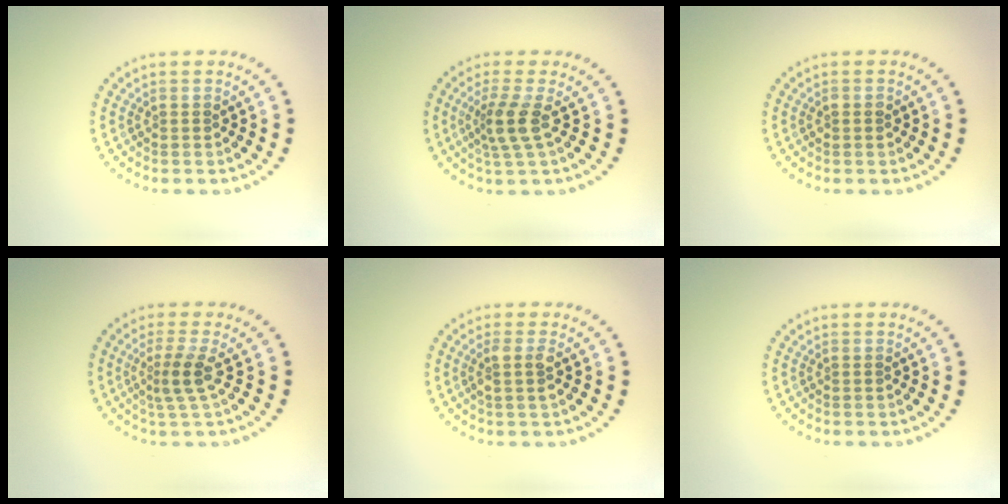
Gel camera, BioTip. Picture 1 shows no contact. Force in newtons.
{"total": 2.7, "press": 2.1, "slide": 1.8}
{"total": 1.0, "press": 0.9, "slide": 0.2}
{"total": 2.5, "press": 1.8, "slide": 1.7}
{"total": 1.8, "press": 1.5, "slide": 1.0}
{"total": 0.0}